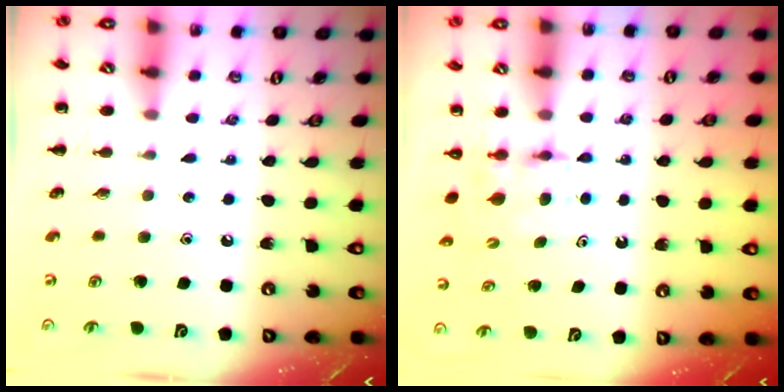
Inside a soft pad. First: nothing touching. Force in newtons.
{"total": 5.3, "press": 5.3, "slide": 0.3}